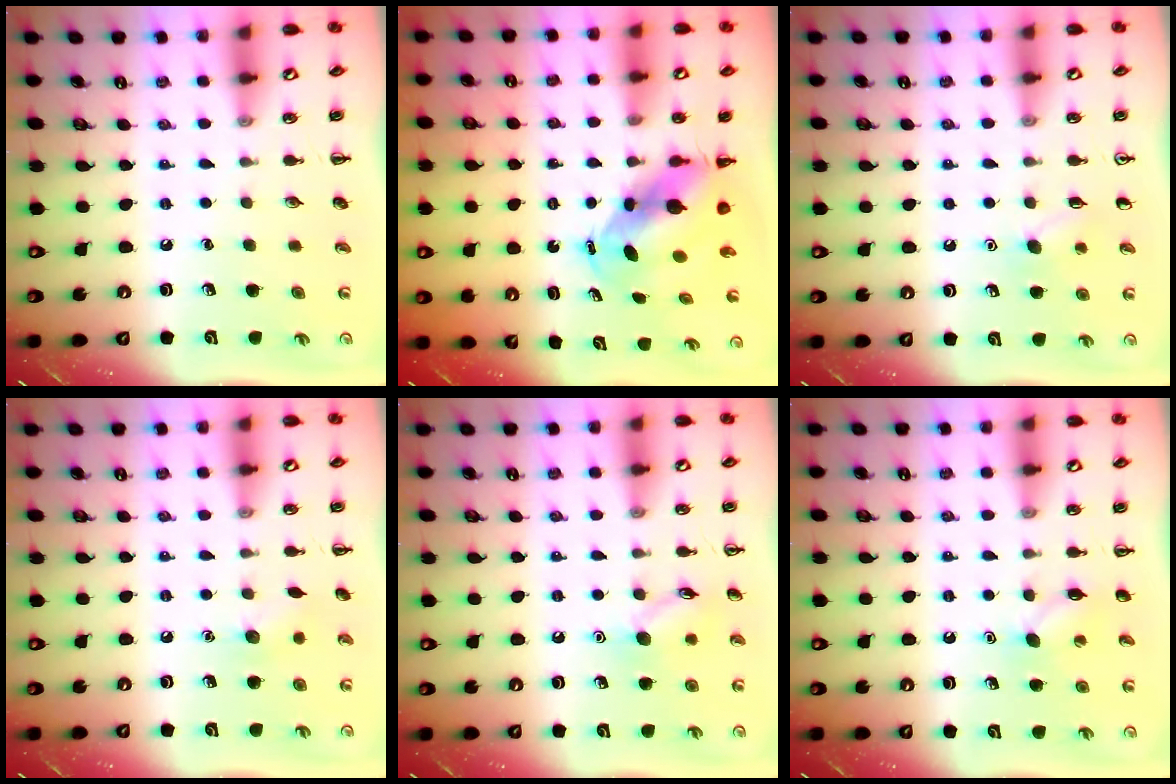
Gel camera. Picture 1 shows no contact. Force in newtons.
{"total": 6.8, "press": 6.6, "slide": 1.7}
{"total": 5.8, "press": 5.6, "slide": 1.5}
{"total": 5.8, "press": 5.6, "slide": 1.4}
{"total": 8.7, "press": 8.7, "slide": 0.5}
{"total": 6.4, "press": 6.2, "slide": 1.5}